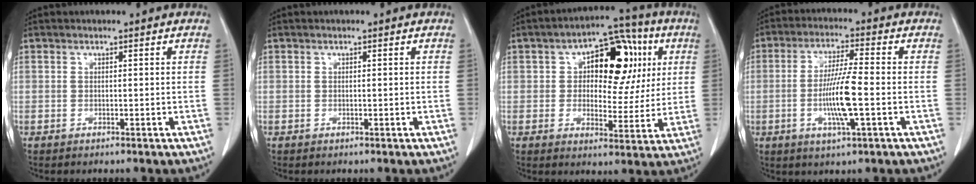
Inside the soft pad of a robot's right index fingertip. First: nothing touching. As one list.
[{"total": 0.0}, {"total": 13.4, "force": [3.5, 7.2, 10.7], "torque": [-0.135, 0.039, 0.054]}, {"total": 8.8, "force": [-1.8, 0.3, 8.7], "torque": [-0.167, -0.007, -0.036]}]